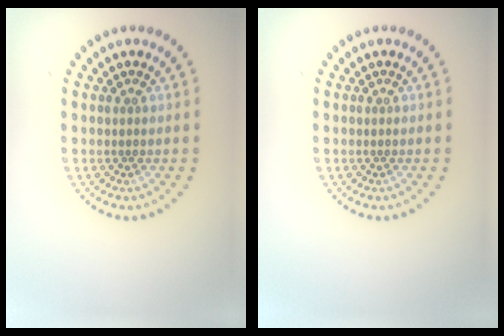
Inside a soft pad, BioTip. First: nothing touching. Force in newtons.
{"total": 0.0}